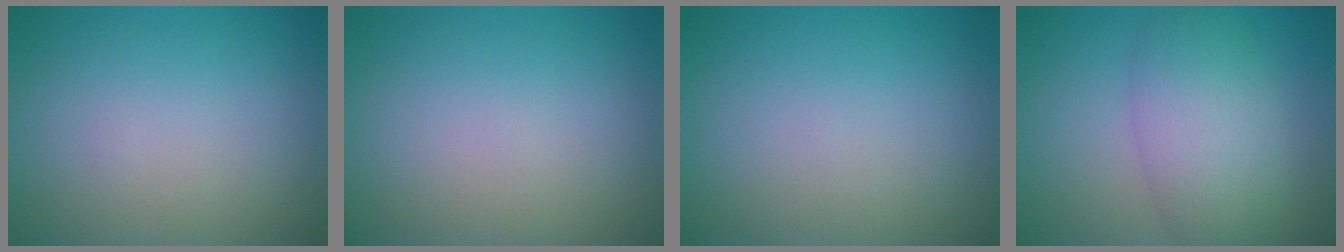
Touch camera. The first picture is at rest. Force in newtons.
{"total": 0.0}
{"total": 0.0}
{"total": 5.9, "press": 5.9, "slide": 0.1}